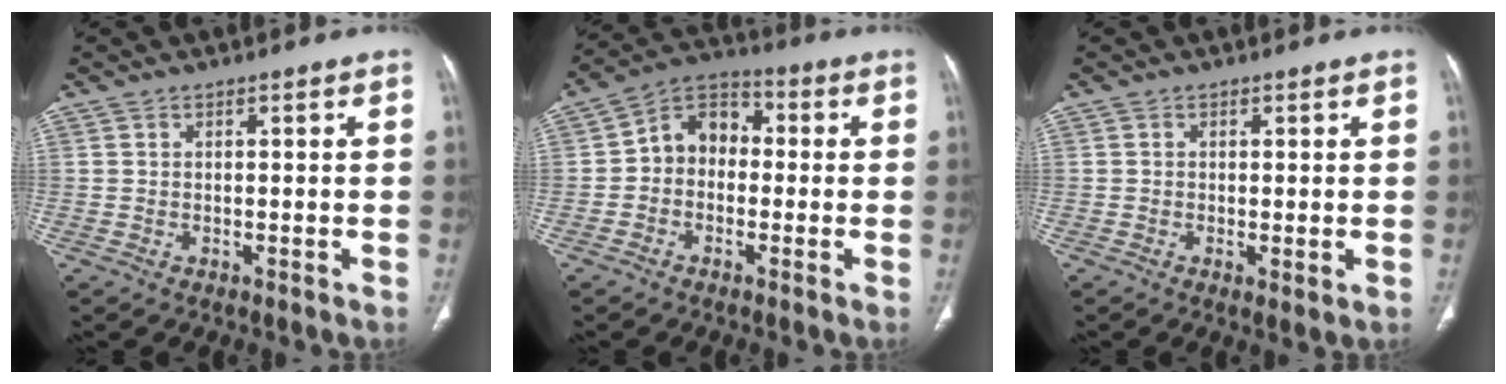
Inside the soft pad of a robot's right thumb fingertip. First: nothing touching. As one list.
[{"total": 8.5, "force": [-0.5, 6.8, 5.0], "torque": [-0.052, 0.034, -0.028]}, {"total": 1.7, "force": [-0.3, 0.5, 1.6], "torque": [-0.034, -0.008, -0.004]}]